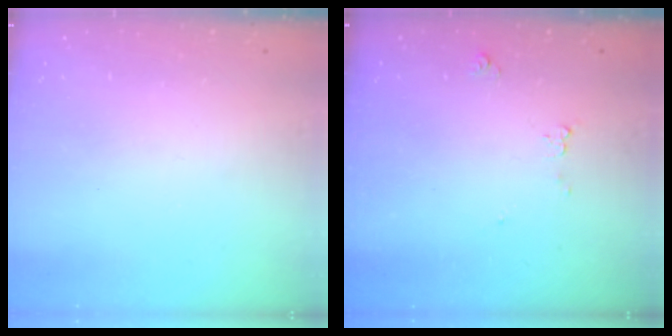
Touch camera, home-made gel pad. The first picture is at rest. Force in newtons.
{"total": 5.5, "press": 5.5, "slide": 0.7}